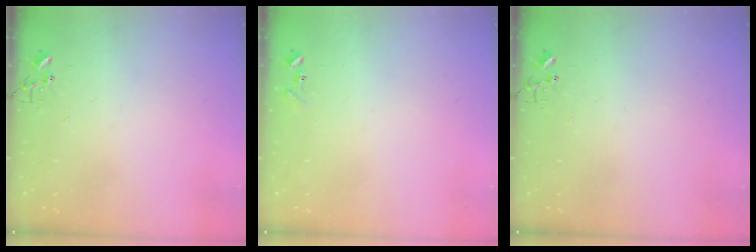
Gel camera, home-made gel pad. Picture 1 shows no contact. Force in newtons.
{"total": 6.9, "press": 6.8, "slide": 0.6}
{"total": 0.0}